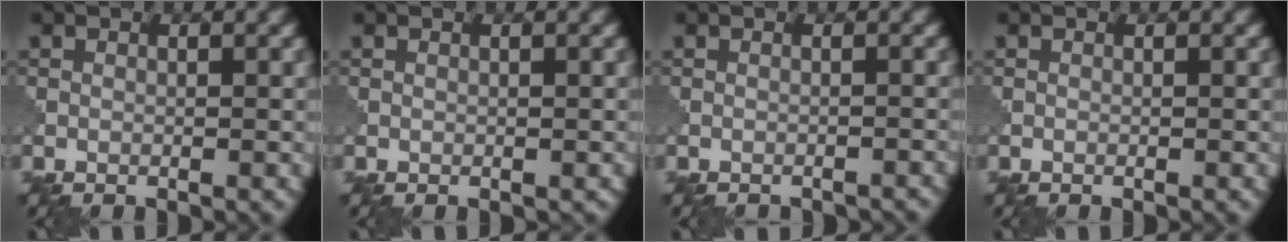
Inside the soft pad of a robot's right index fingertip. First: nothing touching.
{"total": 0.0}
{"total": 2.1, "force": [-2.1, 0.3, 0.2], "torque": [0.004, -0.002, -0.026]}
{"total": 0.0}